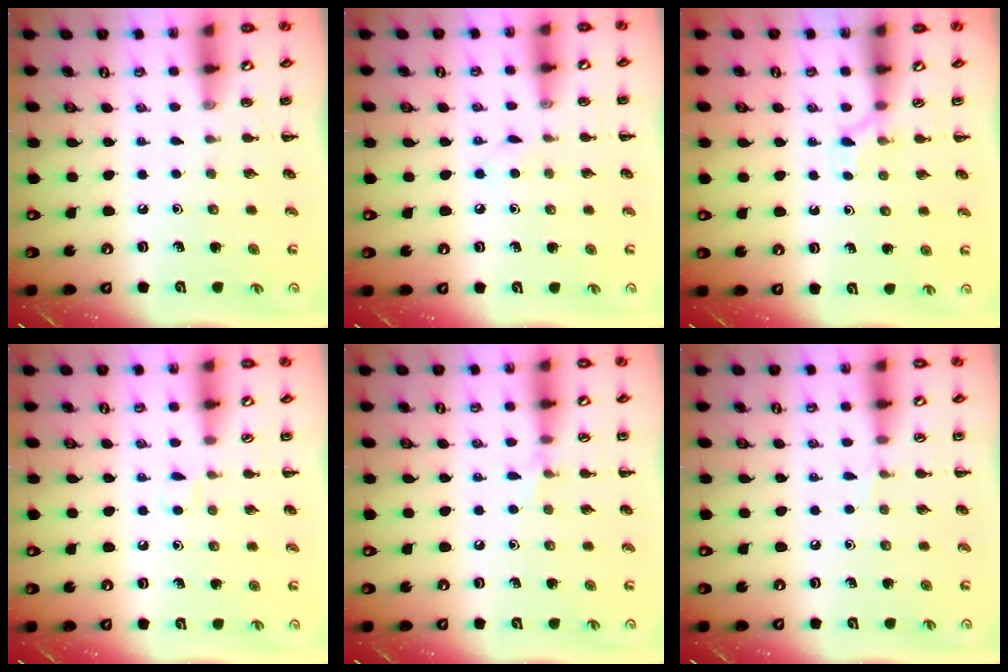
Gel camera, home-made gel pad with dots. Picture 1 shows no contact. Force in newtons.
{"total": 2.9, "press": 2.8, "slide": 1.0}
{"total": 3.9, "press": 3.6, "slide": 1.5}
{"total": 2.8, "press": 2.7, "slide": 1.0}
{"total": 4.4, "press": 4.2, "slide": 1.3}
{"total": 3.0, "press": 2.8, "slide": 1.1}